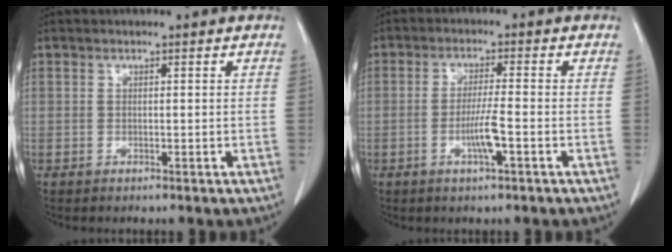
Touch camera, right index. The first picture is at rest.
{"total": 4.6, "force": [-1.6, 0.0, 4.3], "torque": [-0.082, -0.006, -0.030]}